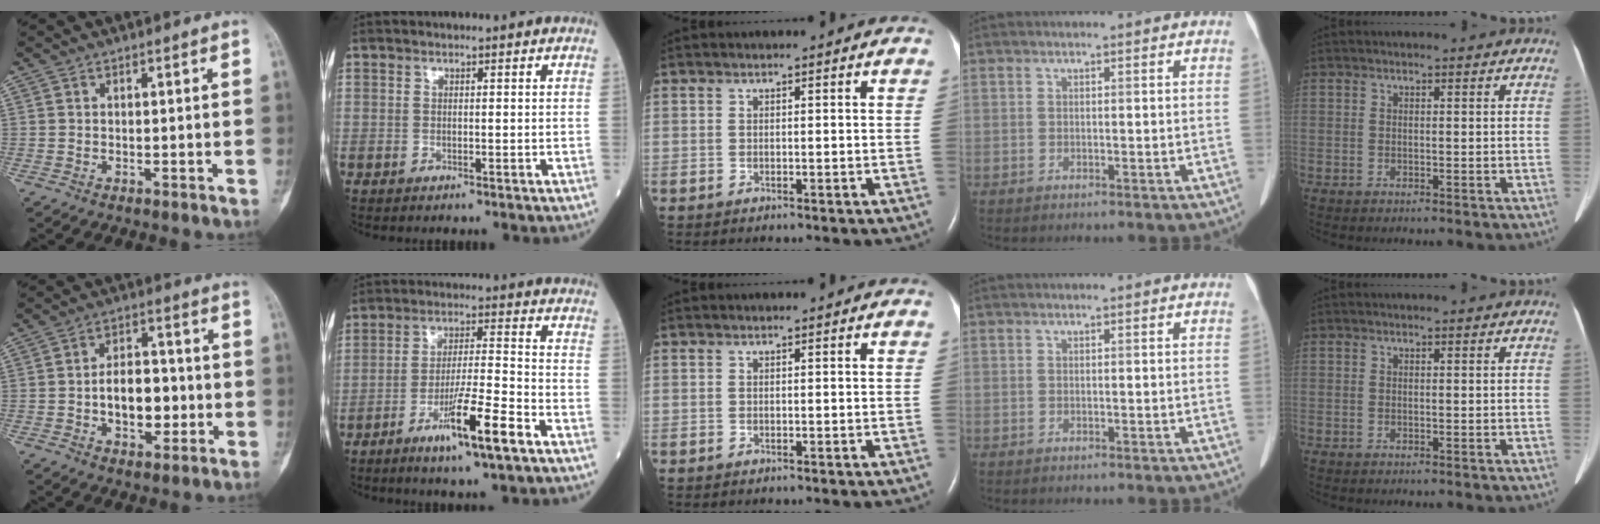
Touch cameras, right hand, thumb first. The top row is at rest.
{"thumb": {"total": 9.9, "force": [-1.6, 6.2, 7.5], "torque": [-0.081, 0.018, -0.026]}, "index": {"total": 10.4, "force": [-5.8, -0.1, 8.6], "torque": [-0.152, -0.013, -0.101]}}